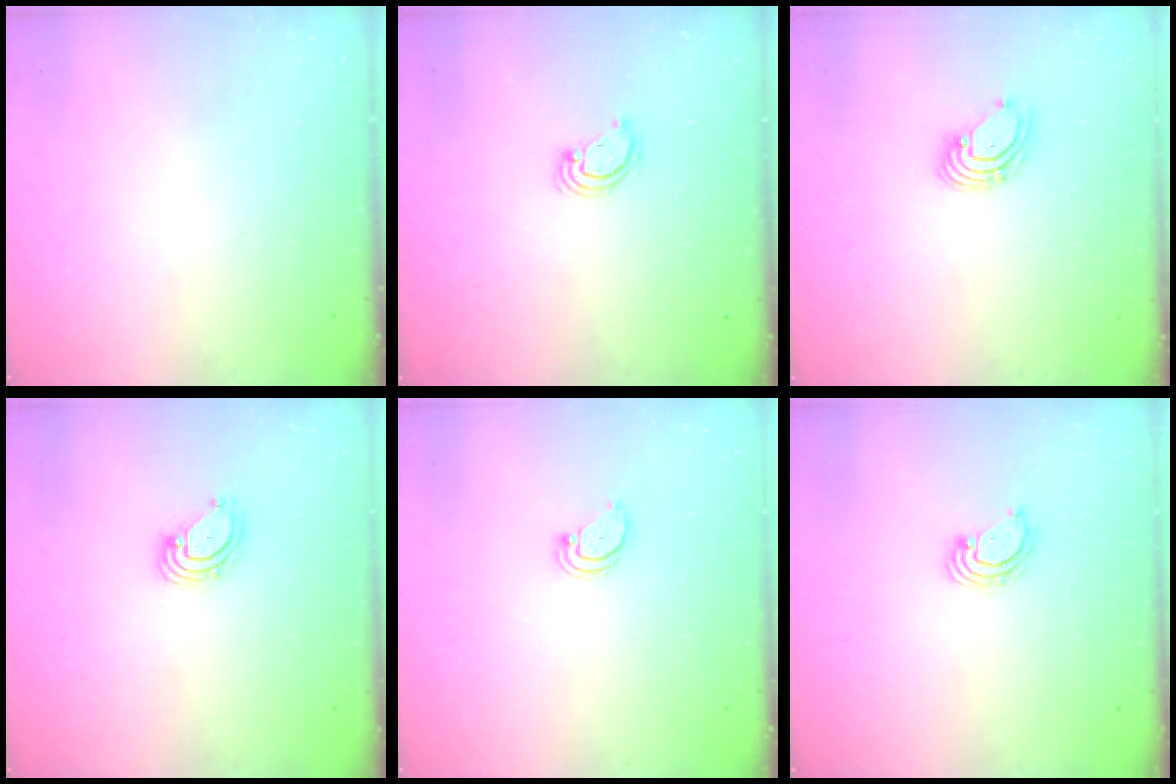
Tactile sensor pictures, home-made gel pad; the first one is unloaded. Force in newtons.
{"total": 3.0, "press": 2.9, "slide": 0.3}
{"total": 2.7, "press": 2.7, "slide": 0.3}
{"total": 4.0, "press": 4.0, "slide": 0.5}
{"total": 2.2, "press": 2.2, "slide": 0.3}
{"total": 3.3, "press": 3.3, "slide": 0.3}